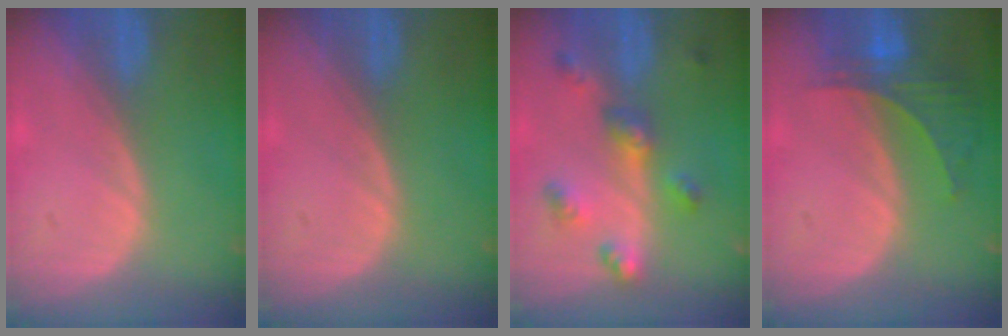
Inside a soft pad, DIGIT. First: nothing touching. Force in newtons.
{"total": 0.0}
{"total": 6.7, "press": 5.9, "slide": 3.3}
{"total": 5.9, "press": 5.6, "slide": 2.0}